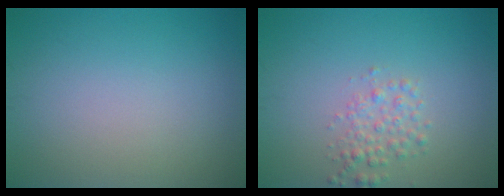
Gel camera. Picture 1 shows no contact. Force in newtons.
{"total": 2.1, "press": 2.1, "slide": 0.0}